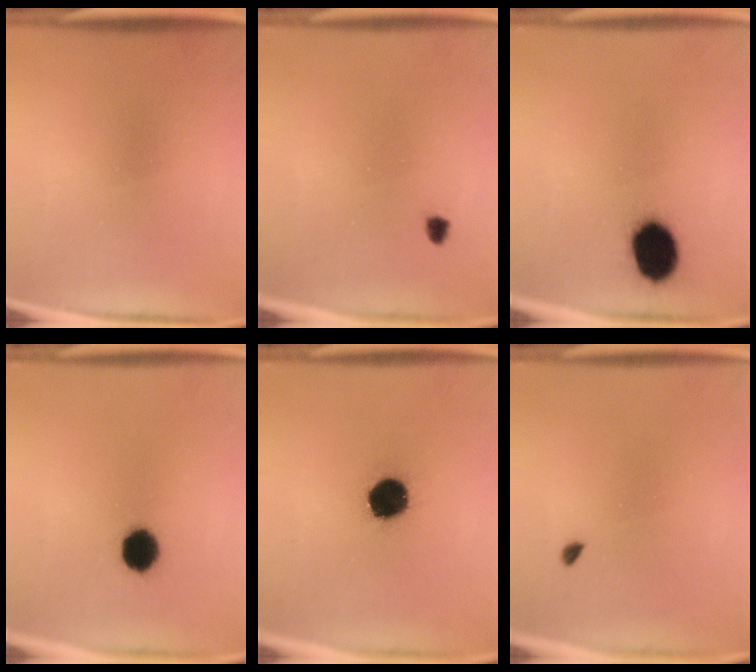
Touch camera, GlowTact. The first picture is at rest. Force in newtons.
{"total": 1.0}
{"total": 11.5}
{"total": 6.8}
{"total": 12.9}
{"total": 0.8}